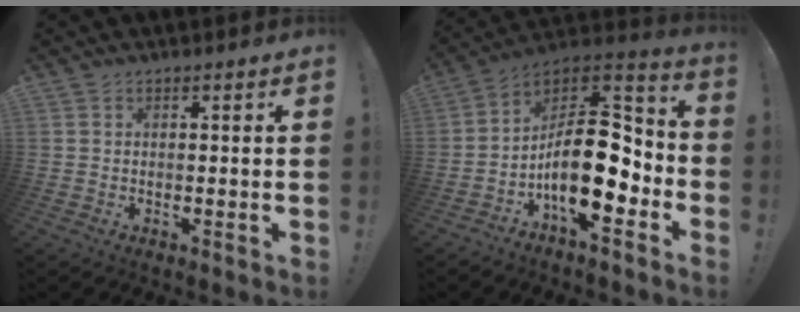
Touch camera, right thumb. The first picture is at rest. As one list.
[{"total": 19.9, "force": [-4.3, 9.6, 16.9], "torque": [-0.270, 0.013, -0.066]}]